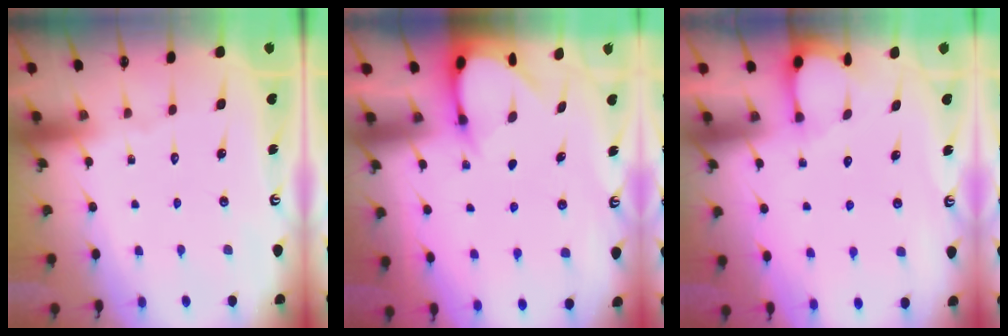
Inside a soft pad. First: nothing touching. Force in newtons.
{"total": 3.8, "press": 3.8, "slide": 0.4}
{"total": 2.4, "press": 2.3, "slide": 0.4}